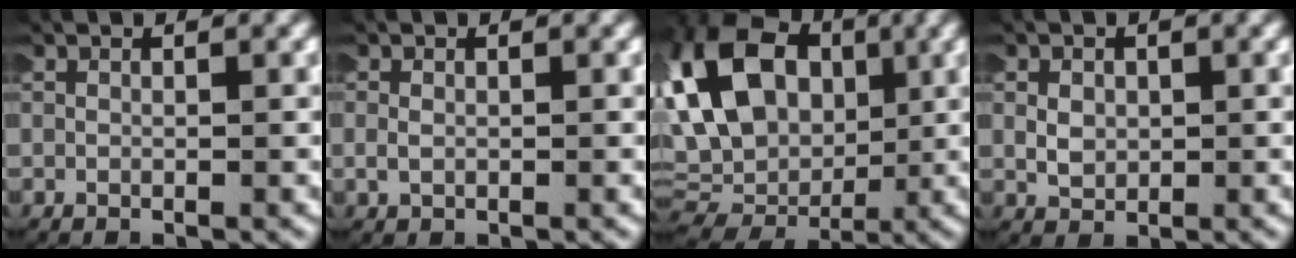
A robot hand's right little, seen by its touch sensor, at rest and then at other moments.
{"total": 0.9, "force": [0.0, 0.6, 0.6], "torque": [-0.022, 0.002, 0.002]}
{"total": 14.2, "force": [0.9, 11.2, 8.6], "torque": [-0.198, -0.030, 0.027]}
{"total": 1.4, "force": [0.1, 1.2, 0.8], "torque": [-0.025, -0.001, 0.006]}